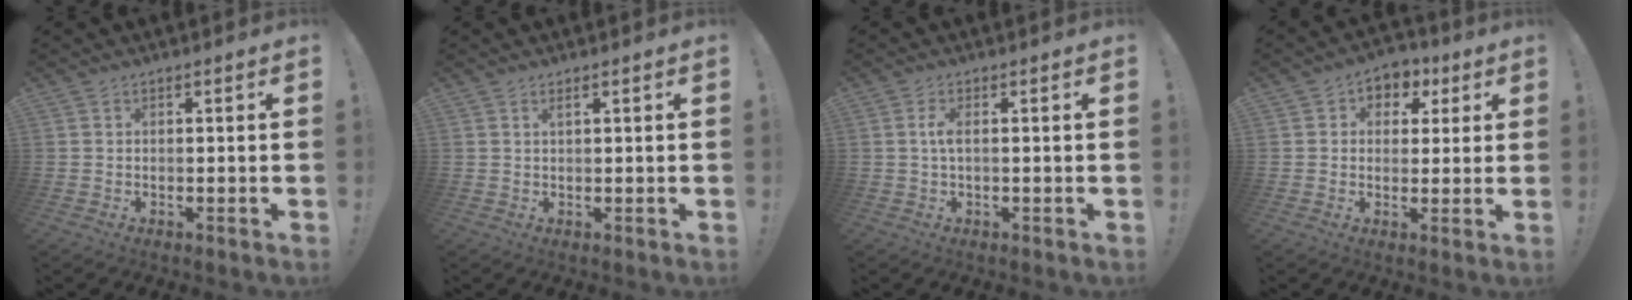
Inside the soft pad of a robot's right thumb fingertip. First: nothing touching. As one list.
[{"total": 1.2, "force": [0.6, -0.1, 1.0], "torque": [-0.013, -0.003, 0.009]}, {"total": 2.9, "force": [0.0, 0.6, 2.8], "torque": [-0.055, 0.004, -0.001]}, {"total": 5.7, "force": [1.0, 5.2, 2.1], "torque": [-0.015, 0.001, 0.020]}]